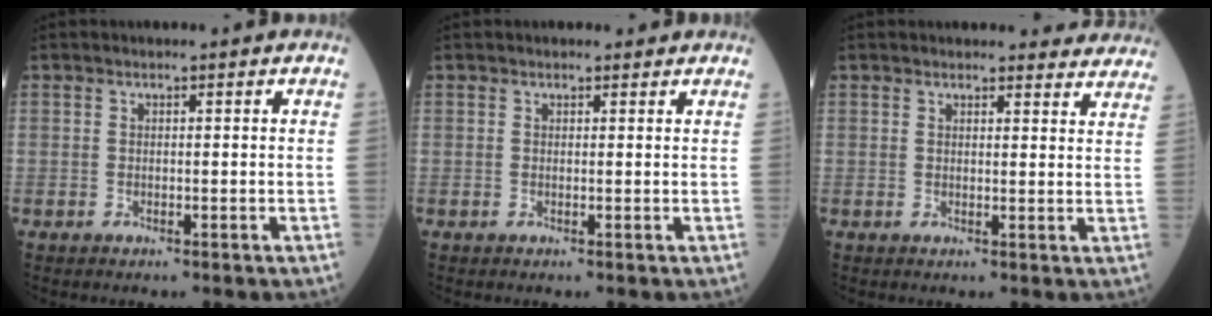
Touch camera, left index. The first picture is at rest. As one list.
[{"total": 1.0, "force": [0.8, 0.6, 0.0], "torque": [-0.005, 0.002, 0.008]}, {"total": 9.4, "force": [9.2, 1.9, 1.2], "torque": [0.024, -0.007, 0.073]}]